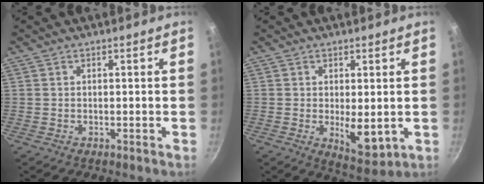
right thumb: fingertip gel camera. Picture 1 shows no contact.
{"total": 6.9, "force": [-0.4, 3.1, 6.2], "torque": [-0.081, -0.019, 0.004]}